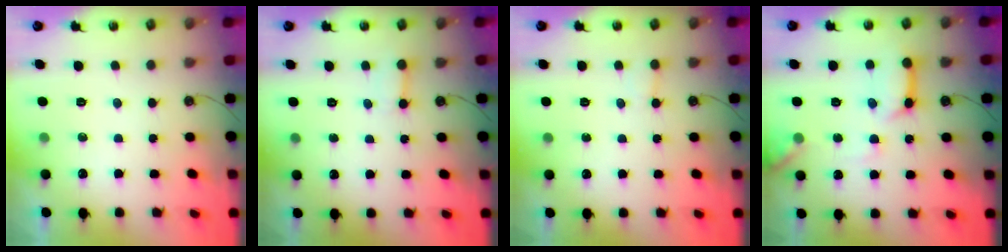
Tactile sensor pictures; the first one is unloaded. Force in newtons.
{"total": 3.9, "press": 3.9, "slide": 0.2}
{"total": 5.4, "press": 5.4, "slide": 0.5}
{"total": 12.2, "press": 12.1, "slide": 1.3}